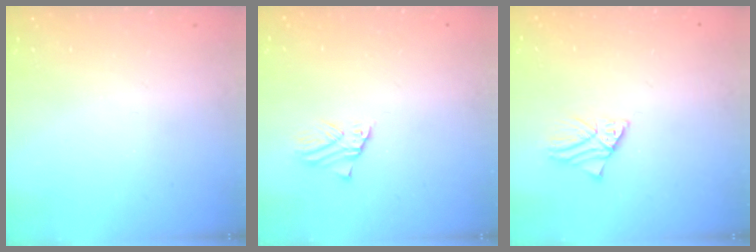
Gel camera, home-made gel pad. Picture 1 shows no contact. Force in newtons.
{"total": 1.6, "press": 1.6, "slide": 0.3}
{"total": 1.5, "press": 1.5, "slide": 0.1}